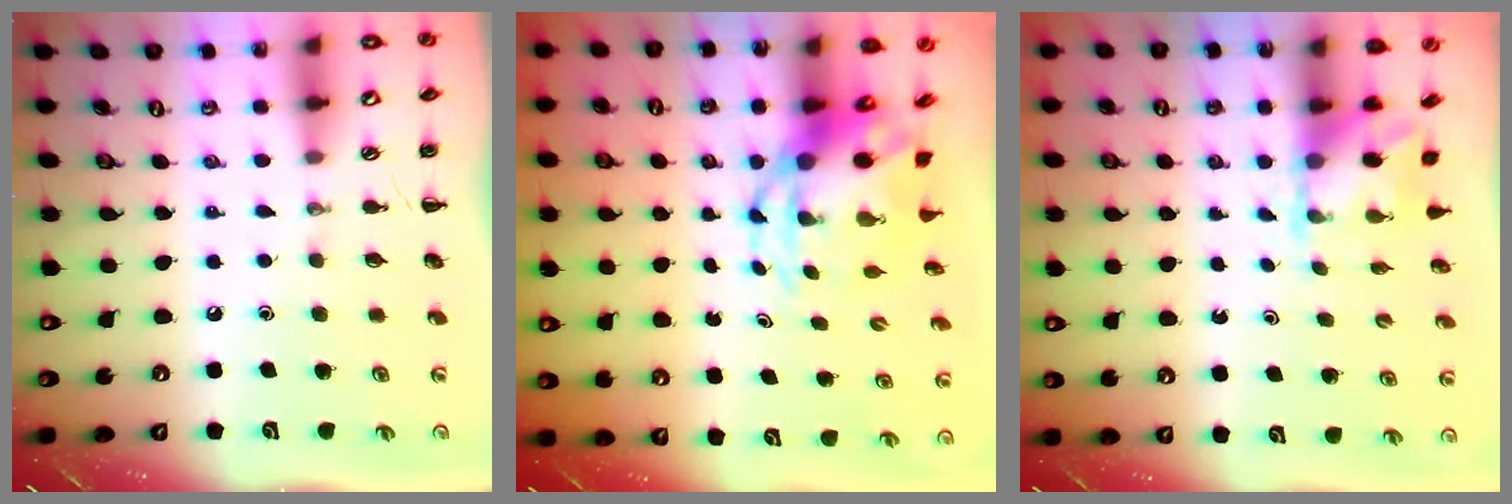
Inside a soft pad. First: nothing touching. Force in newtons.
{"total": 6.0, "press": 5.8, "slide": 1.6}
{"total": 2.0, "press": 1.9, "slide": 0.7}